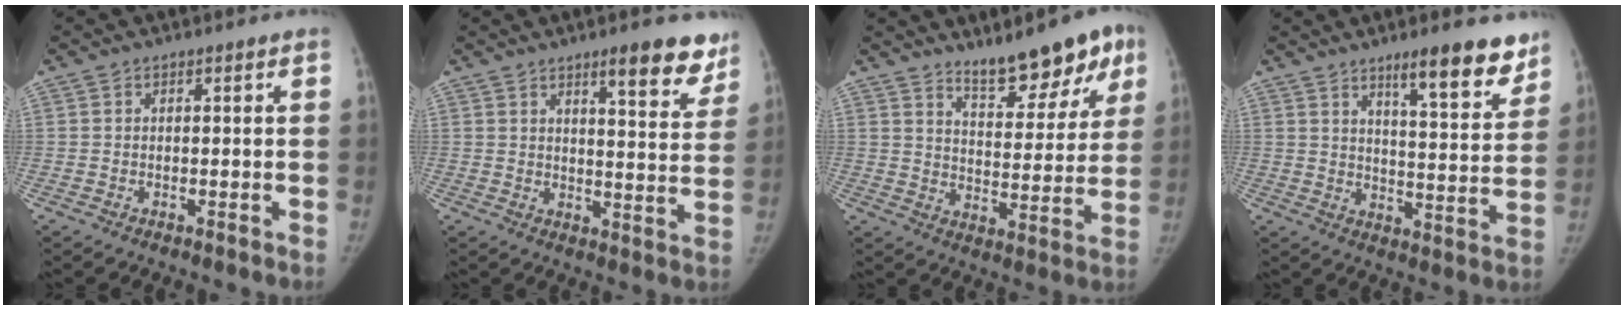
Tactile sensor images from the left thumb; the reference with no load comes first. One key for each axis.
{"total": 11.0, "fx": 7.6, "fy": 2.9, "fz": 7.4, "tx": -0.057, "ty": -0.045, "tz": 0.100}
{"total": 14.1, "fx": 9.6, "fy": 5.1, "fz": 9.0, "tx": -0.078, "ty": -0.052, "tz": 0.147}
{"total": 12.9, "fx": 9.0, "fy": 2.9, "fz": 8.7, "tx": -0.089, "ty": -0.060, "tz": 0.134}